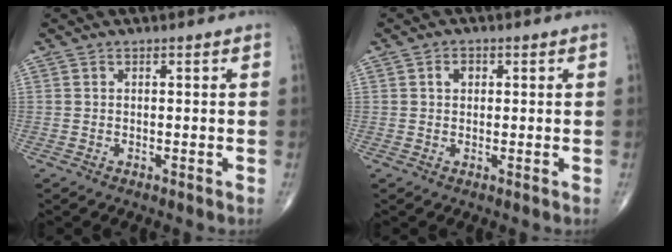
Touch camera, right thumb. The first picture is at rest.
{"total": 2.0, "force": [0.6, 1.5, 1.2], "torque": [-0.014, 0.004, 0.007]}